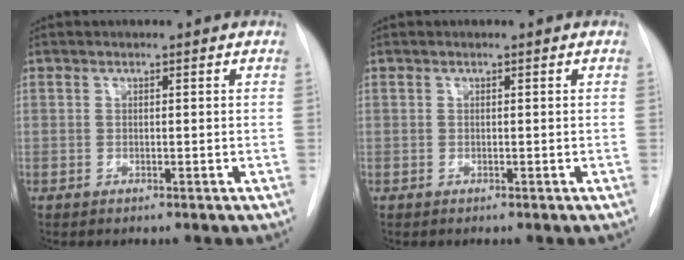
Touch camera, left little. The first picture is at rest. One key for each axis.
{"total": 0.0}